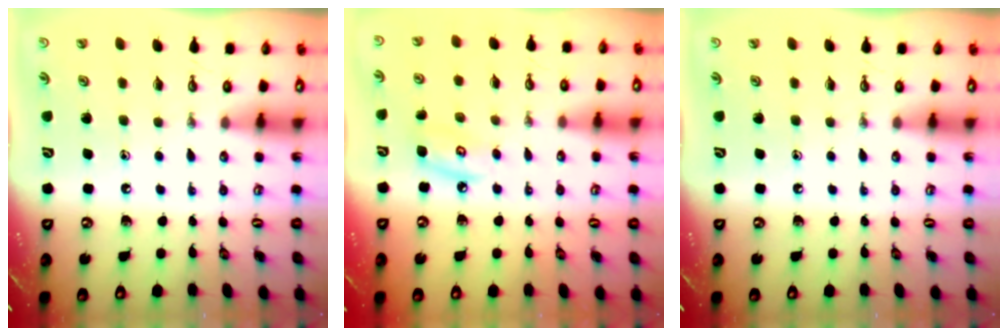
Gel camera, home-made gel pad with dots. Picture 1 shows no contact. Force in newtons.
{"total": 7.2, "press": 7.2, "slide": 0.6}
{"total": 0.0}